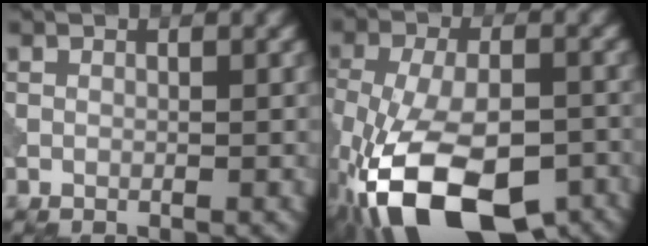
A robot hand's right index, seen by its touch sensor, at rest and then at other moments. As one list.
[{"total": 16.2, "force": [-9.2, 7.5, 11.0], "torque": [-0.211, -0.041, -0.141]}]